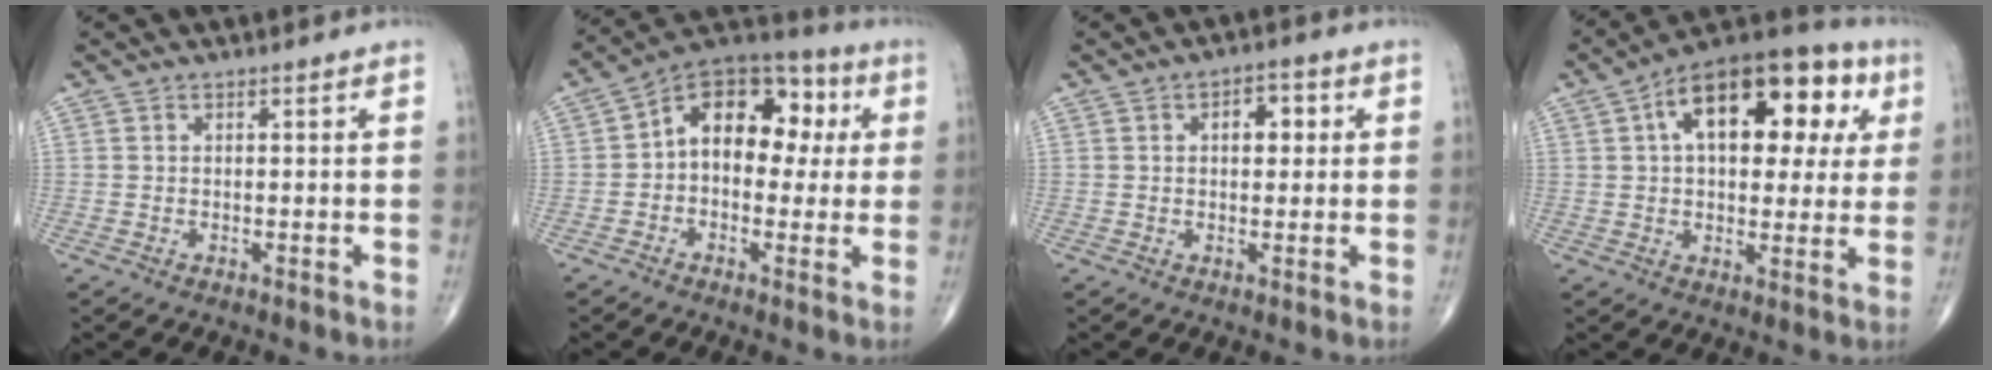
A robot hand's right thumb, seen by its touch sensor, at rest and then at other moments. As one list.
[{"total": 15.3, "force": [1.9, 10.2, 11.2], "torque": [-0.114, 0.042, 0.013]}, {"total": 4.9, "force": [1.1, 3.0, 3.8], "torque": [-0.033, 0.008, 0.011]}, {"total": 22.0, "force": [6.6, 11.8, 17.3], "torque": [-0.218, 0.029, 0.089]}]